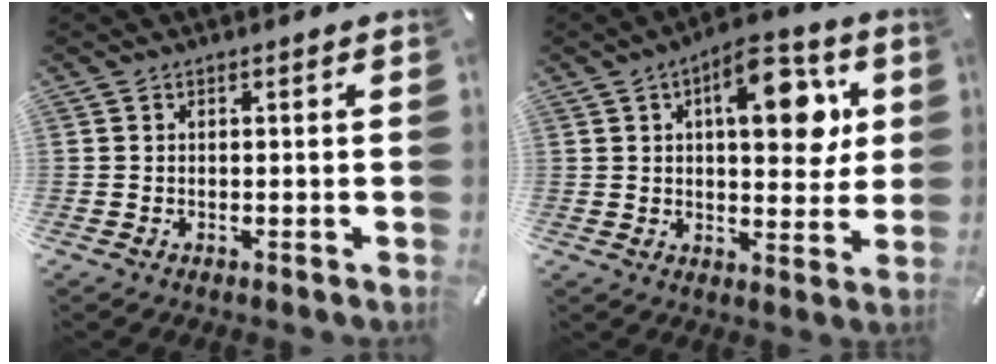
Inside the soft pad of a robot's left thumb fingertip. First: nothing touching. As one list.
[{"total": 15.0, "force": [5.5, 7.2, 11.9], "torque": [-0.150, -0.015, 0.085]}]